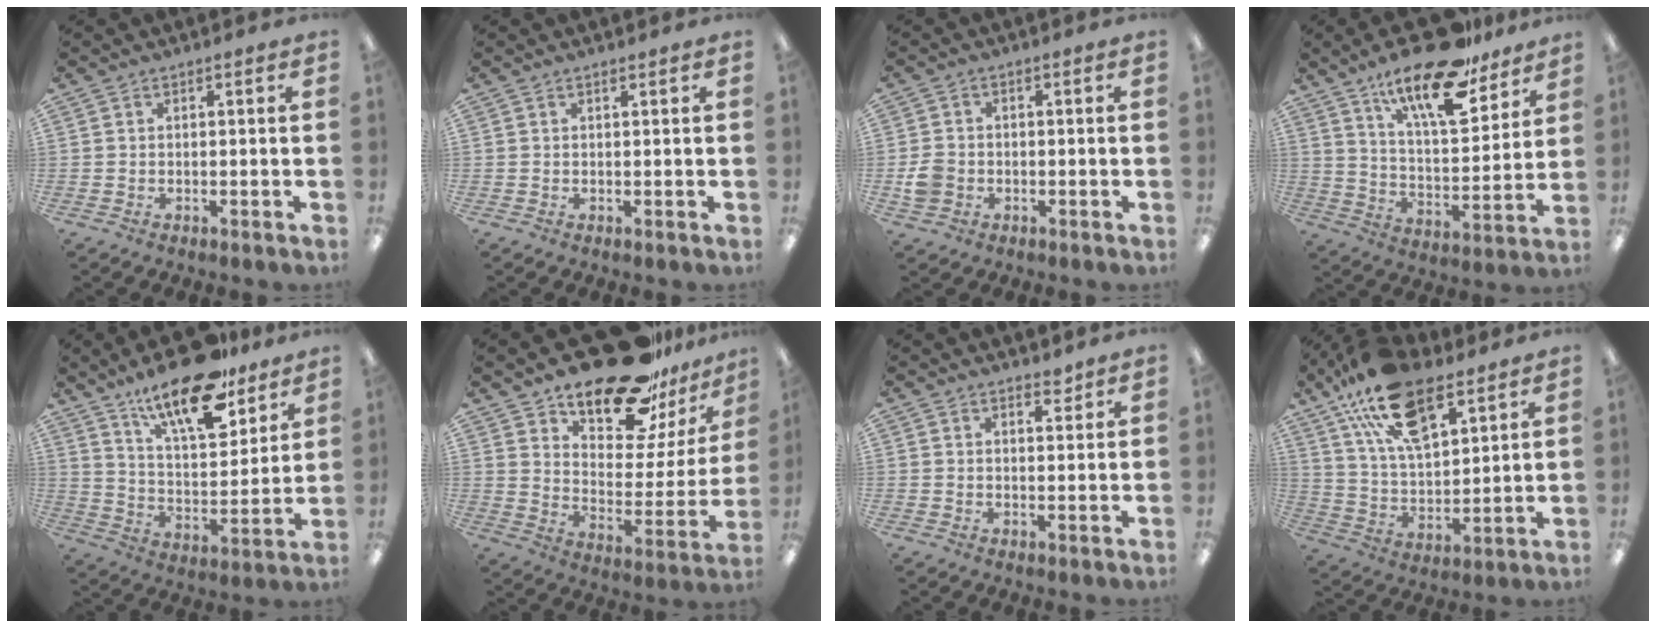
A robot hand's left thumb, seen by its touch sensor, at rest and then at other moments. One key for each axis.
{"total": 0.6, "fx": 0.5, "fy": 0.1, "fz": 0.3, "tx": -0.007, "ty": 0.001, "tz": 0.010}
{"total": 4.4, "fx": -1.1, "fy": 3.8, "fz": 1.9, "tx": -0.022, "ty": 0.007, "tz": -0.020}
{"total": 20.3, "fx": 14.7, "fy": 6.9, "fz": 12.1, "tx": -0.198, "ty": -0.089, "tz": 0.248}
{"total": 18.5, "fx": 14.2, "fy": 6.1, "fz": 10.1, "tx": -0.171, "ty": -0.082, "tz": 0.241}
{"total": 21.9, "fx": 17.4, "fy": 8.7, "fz": 10.2, "tx": -0.151, "ty": -0.116, "tz": 0.295}
{"total": 2.8, "fx": 2.5, "fy": 1.0, "fz": 0.9, "tx": 0.004, "ty": -0.015, "tz": 0.040}
{"total": 20.3, "fx": 12.6, "fy": 9.8, "fz": 12.6, "tx": -0.223, "ty": -0.050, "tz": 0.225}